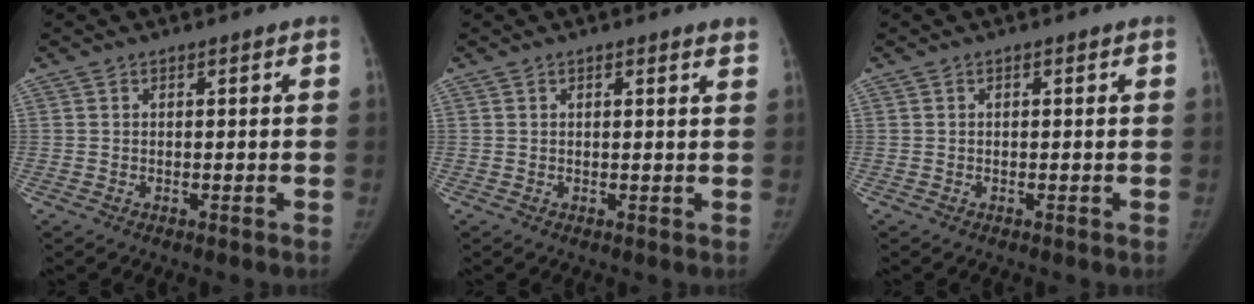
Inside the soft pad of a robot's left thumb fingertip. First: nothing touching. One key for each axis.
{"total": 1.6, "fx": 1.3, "fy": 0.1, "fz": 1.0, "tx": -0.011, "ty": -0.003, "tz": 0.012}
{"total": 0.0}